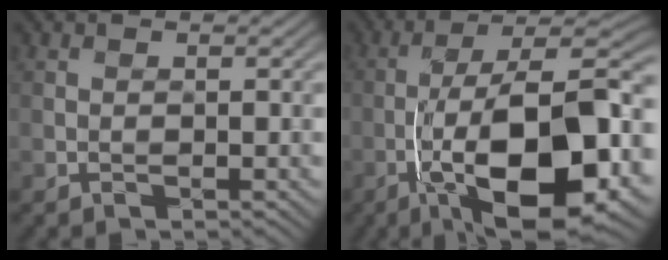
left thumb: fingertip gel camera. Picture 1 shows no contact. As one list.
[{"total": 17.7, "force": [-5.5, 6.6, 15.5], "torque": [-0.248, 0.008, -0.090]}]